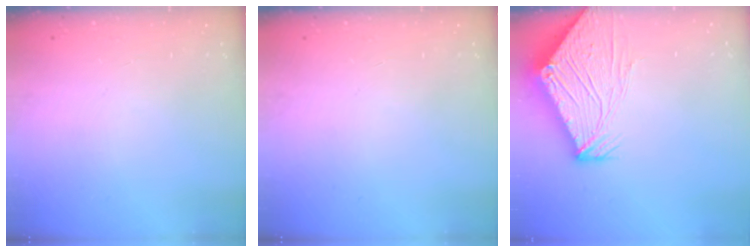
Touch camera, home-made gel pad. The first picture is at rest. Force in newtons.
{"total": 0.0}
{"total": 12.2, "press": 12.2, "slide": 1.4}